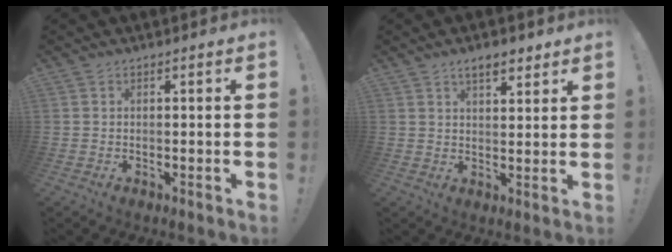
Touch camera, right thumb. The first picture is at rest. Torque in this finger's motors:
{"motor_torque": [-0.52, 0.66, 0.46, 0.24, -0.01]}